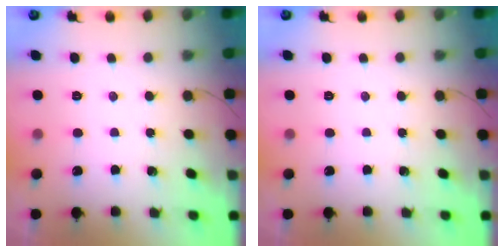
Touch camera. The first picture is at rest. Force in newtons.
{"total": 0.0}